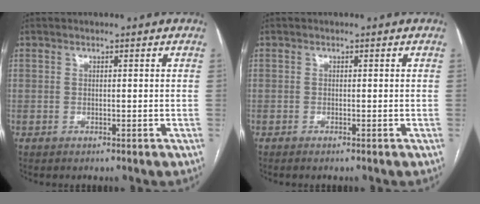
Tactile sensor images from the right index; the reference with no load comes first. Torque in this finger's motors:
{"motor_torque": [-0.01, -0.01, 0.11, 0.01]}